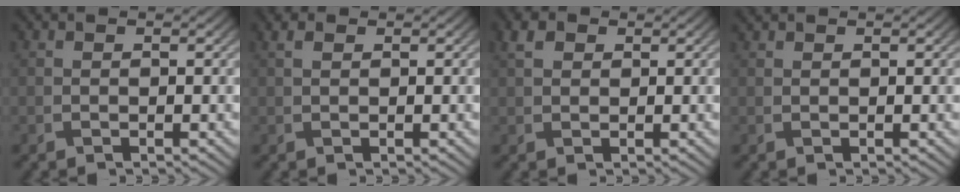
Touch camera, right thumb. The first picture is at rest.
{"total": 1.1, "force": [0.6, 0.5, 0.7], "torque": [-0.020, 0.005, 0.010]}
{"total": 2.3, "force": [1.0, 1.6, 1.3], "torque": [-0.029, 0.006, 0.016]}
{"total": 0.6, "force": [0.6, 0.0, 0.1], "torque": [-0.003, 0.003, 0.014]}